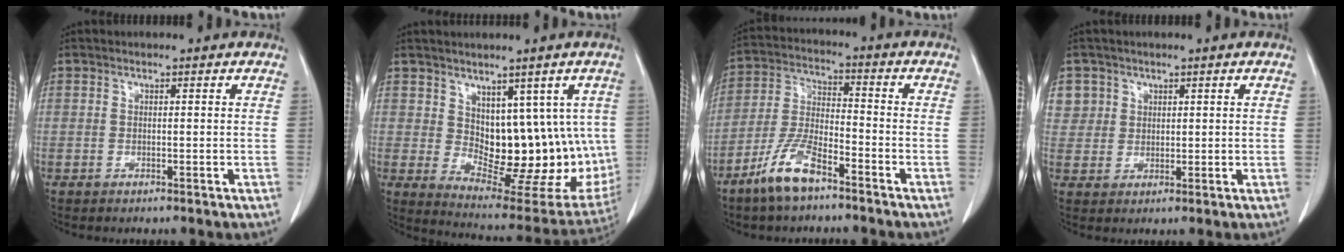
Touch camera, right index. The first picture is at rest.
{"total": 14.8, "force": [1.8, 7.9, 12.4], "torque": [-0.146, 0.001, 0.050]}
{"total": 9.0, "force": [-6.2, 2.3, 6.1], "torque": [-0.136, -0.007, -0.124]}
{"total": 4.5, "force": [2.1, 3.9, -0.1], "torque": [0.018, 0.004, 0.041]}